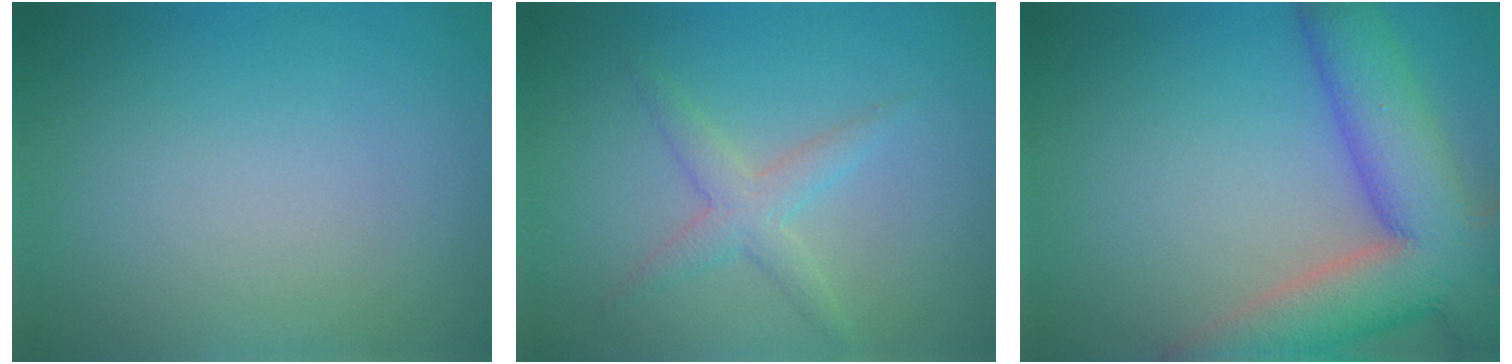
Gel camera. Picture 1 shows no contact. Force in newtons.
{"total": 2.4, "press": 2.4, "slide": 0.1}
{"total": 10.9, "press": 10.9, "slide": 0.8}